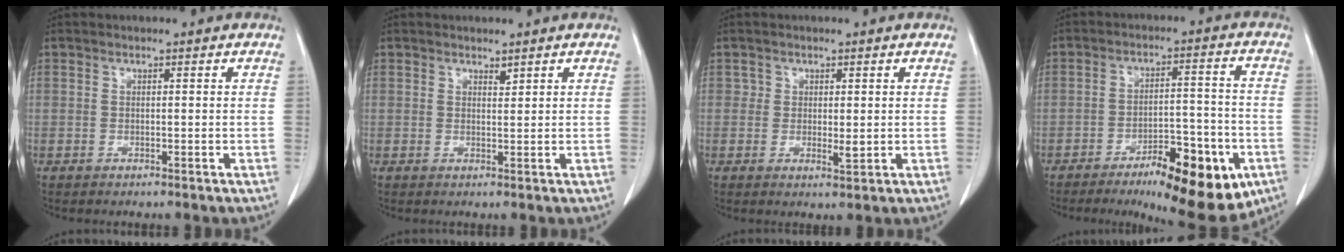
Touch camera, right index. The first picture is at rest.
{"total": 0.8, "force": [0.7, 0.2, 0.3], "torque": [-0.007, -0.006, 0.012]}
{"total": 2.0, "force": [0.2, 1.2, 1.5], "torque": [-0.016, -0.005, 0.003]}
{"total": 14.2, "force": [-7.6, 4.4, 11.1], "torque": [-0.138, 0.007, -0.105]}